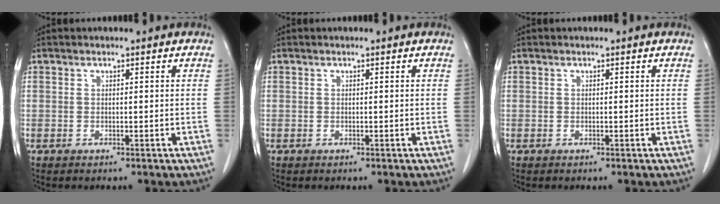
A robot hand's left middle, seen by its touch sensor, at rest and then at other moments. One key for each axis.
{"total": 0.0}
{"total": 0.0}